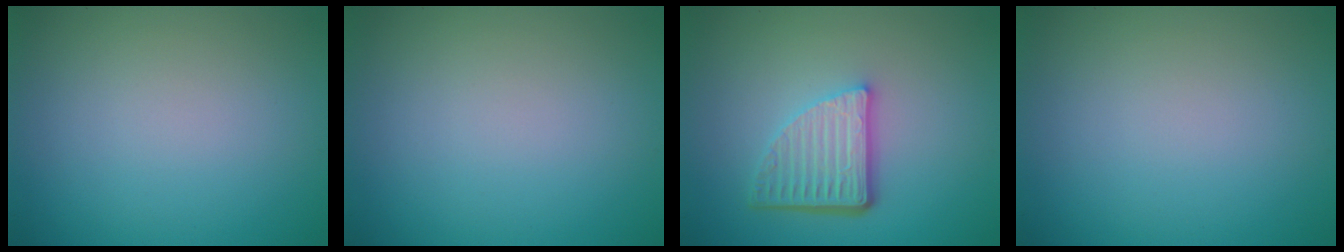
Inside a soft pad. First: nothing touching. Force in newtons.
{"total": 0.0}
{"total": 5.0, "press": 3.5, "slide": 3.6}
{"total": 0.0}